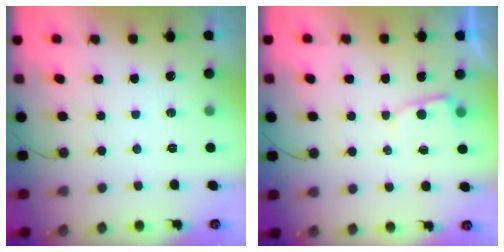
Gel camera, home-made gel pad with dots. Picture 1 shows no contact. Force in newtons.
{"total": 3.6, "press": 3.6, "slide": 0.4}